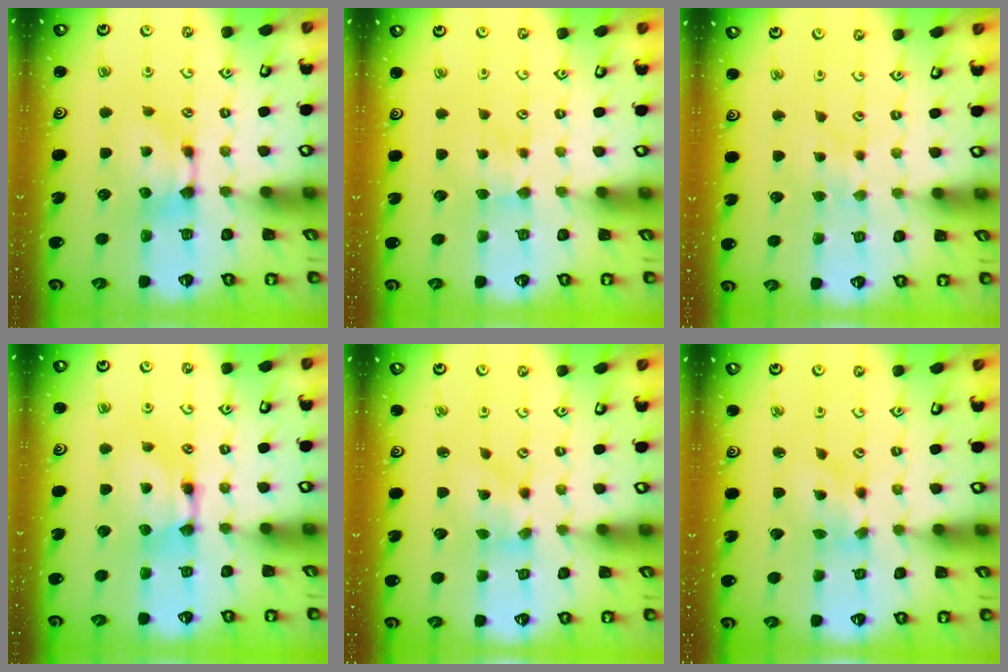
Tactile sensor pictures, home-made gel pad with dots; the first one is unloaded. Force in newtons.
{"total": 2.6, "press": 2.6, "slide": 0.5}
{"total": 2.6, "press": 2.6, "slide": 0.0}
{"total": 1.6, "press": 1.4, "slide": 0.6}
{"total": 1.2, "press": 0.6, "slide": 1.1}
{"total": 1.2, "press": 0.3, "slide": 1.2}